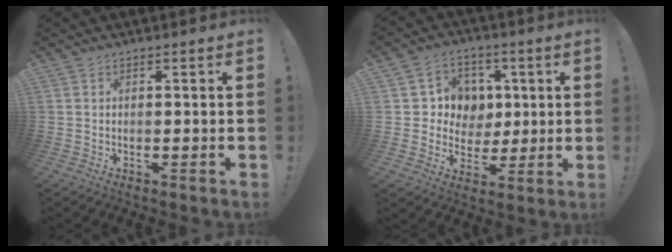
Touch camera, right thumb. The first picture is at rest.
{"total": 9.1, "force": [1.2, 9.0, 1.3], "torque": [-0.016, -0.006, 0.033]}